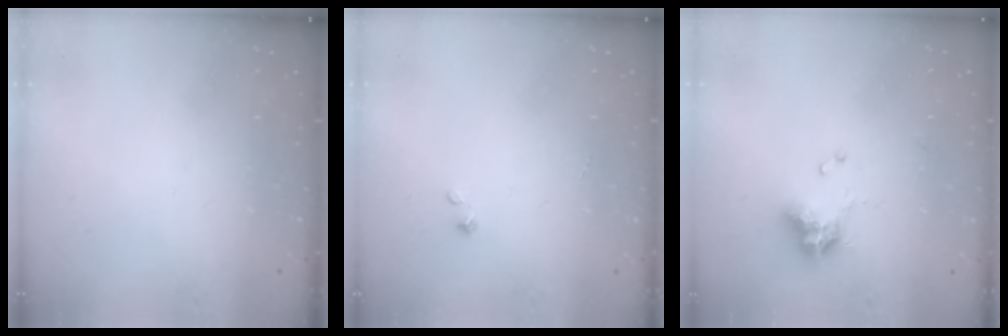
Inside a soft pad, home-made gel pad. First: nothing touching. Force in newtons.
{"total": 0.6, "press": 0.6, "slide": 0.1}
{"total": 9.0, "press": 9.0, "slide": 0.5}